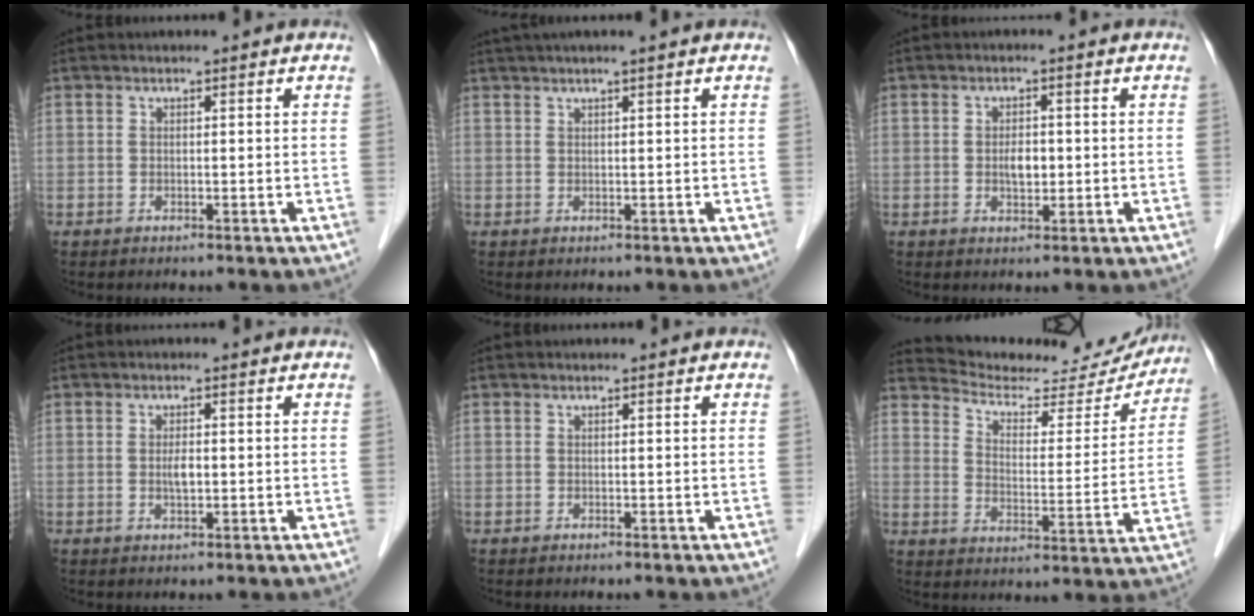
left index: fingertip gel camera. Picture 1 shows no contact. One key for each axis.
{"total": 3.7, "fx": 2.9, "fy": -0.7, "fz": 2.3, "tx": -0.033, "ty": 0.026, "tz": 0.052}
{"total": 2.7, "fx": -0.2, "fy": 1.4, "fz": 2.3, "tx": -0.042, "ty": 0.002, "tz": -0.001}
{"total": 1.9, "fx": -0.1, "fy": 0.6, "fz": 1.8, "tx": -0.037, "ty": 0.001, "tz": -0.002}
{"total": 0.0}
{"total": 18.9, "fx": 18.1, "fy": 3.4, "fz": 4.0, "tx": -0.058, "ty": -0.032, "tz": 0.243}